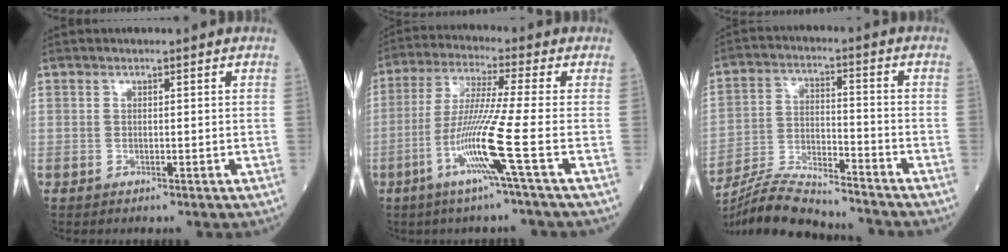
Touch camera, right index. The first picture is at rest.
{"total": 10.6, "force": [-4.0, -2.3, 9.6], "torque": [-0.191, -0.020, -0.083]}
{"total": 13.4, "force": [-12.7, 0.6, 4.1], "torque": [-0.077, 0.002, -0.224]}